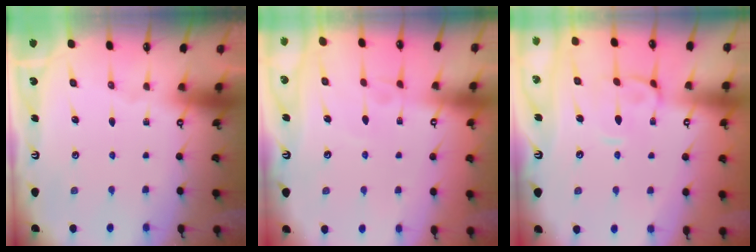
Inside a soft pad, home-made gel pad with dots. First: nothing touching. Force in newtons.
{"total": 3.3, "press": 3.3, "slide": 0.2}
{"total": 2.0, "press": 1.6, "slide": 1.1}